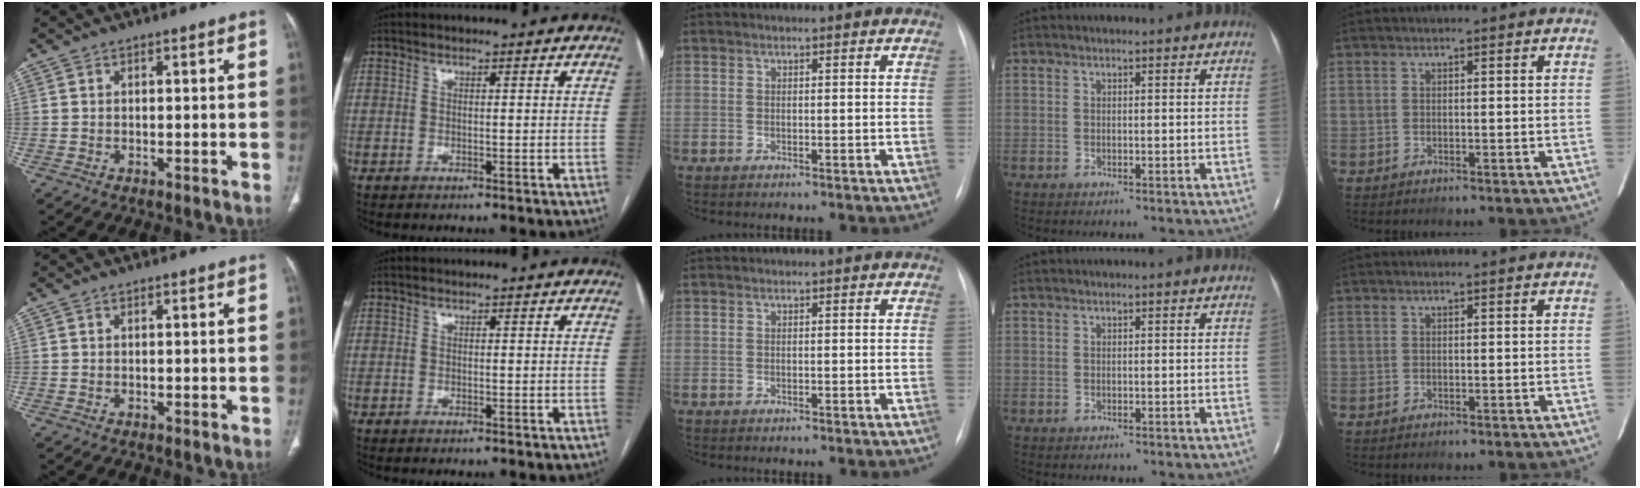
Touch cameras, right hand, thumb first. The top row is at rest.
{}